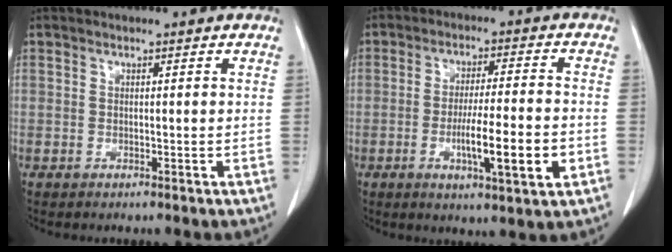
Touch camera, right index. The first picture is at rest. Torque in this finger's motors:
{"motor_torque": [1.38, -0.76, 0.73, 0.19]}